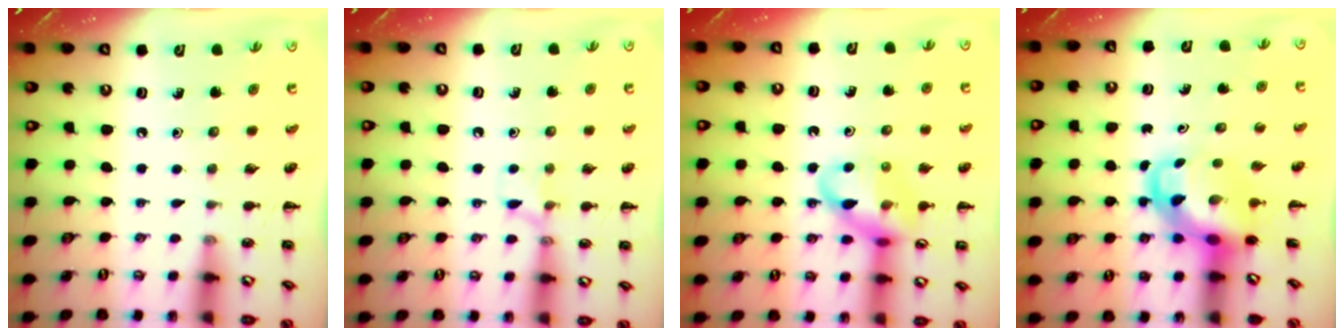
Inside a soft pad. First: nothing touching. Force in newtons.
{"total": 6.6, "press": 6.5, "slide": 1.1}
{"total": 13.4, "press": 13.2, "slide": 2.3}
{"total": 5.0, "press": 4.9, "slide": 0.5}